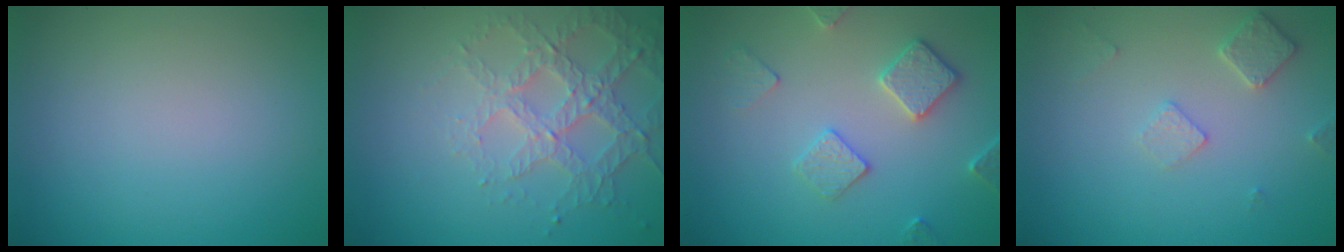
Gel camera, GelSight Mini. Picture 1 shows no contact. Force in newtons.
{"total": 4.1, "press": 3.2, "slide": 2.5}
{"total": 3.4, "press": 3.1, "slide": 1.3}
{"total": 2.1, "press": 2.1, "slide": 0.3}